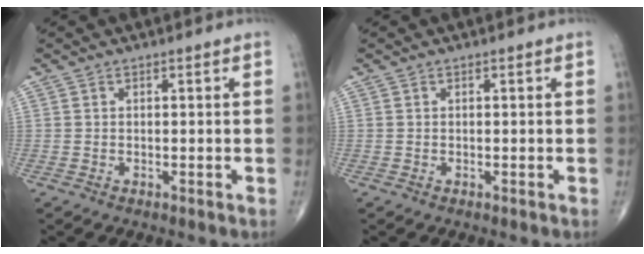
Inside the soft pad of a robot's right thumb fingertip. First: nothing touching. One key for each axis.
{"total": 0.0}